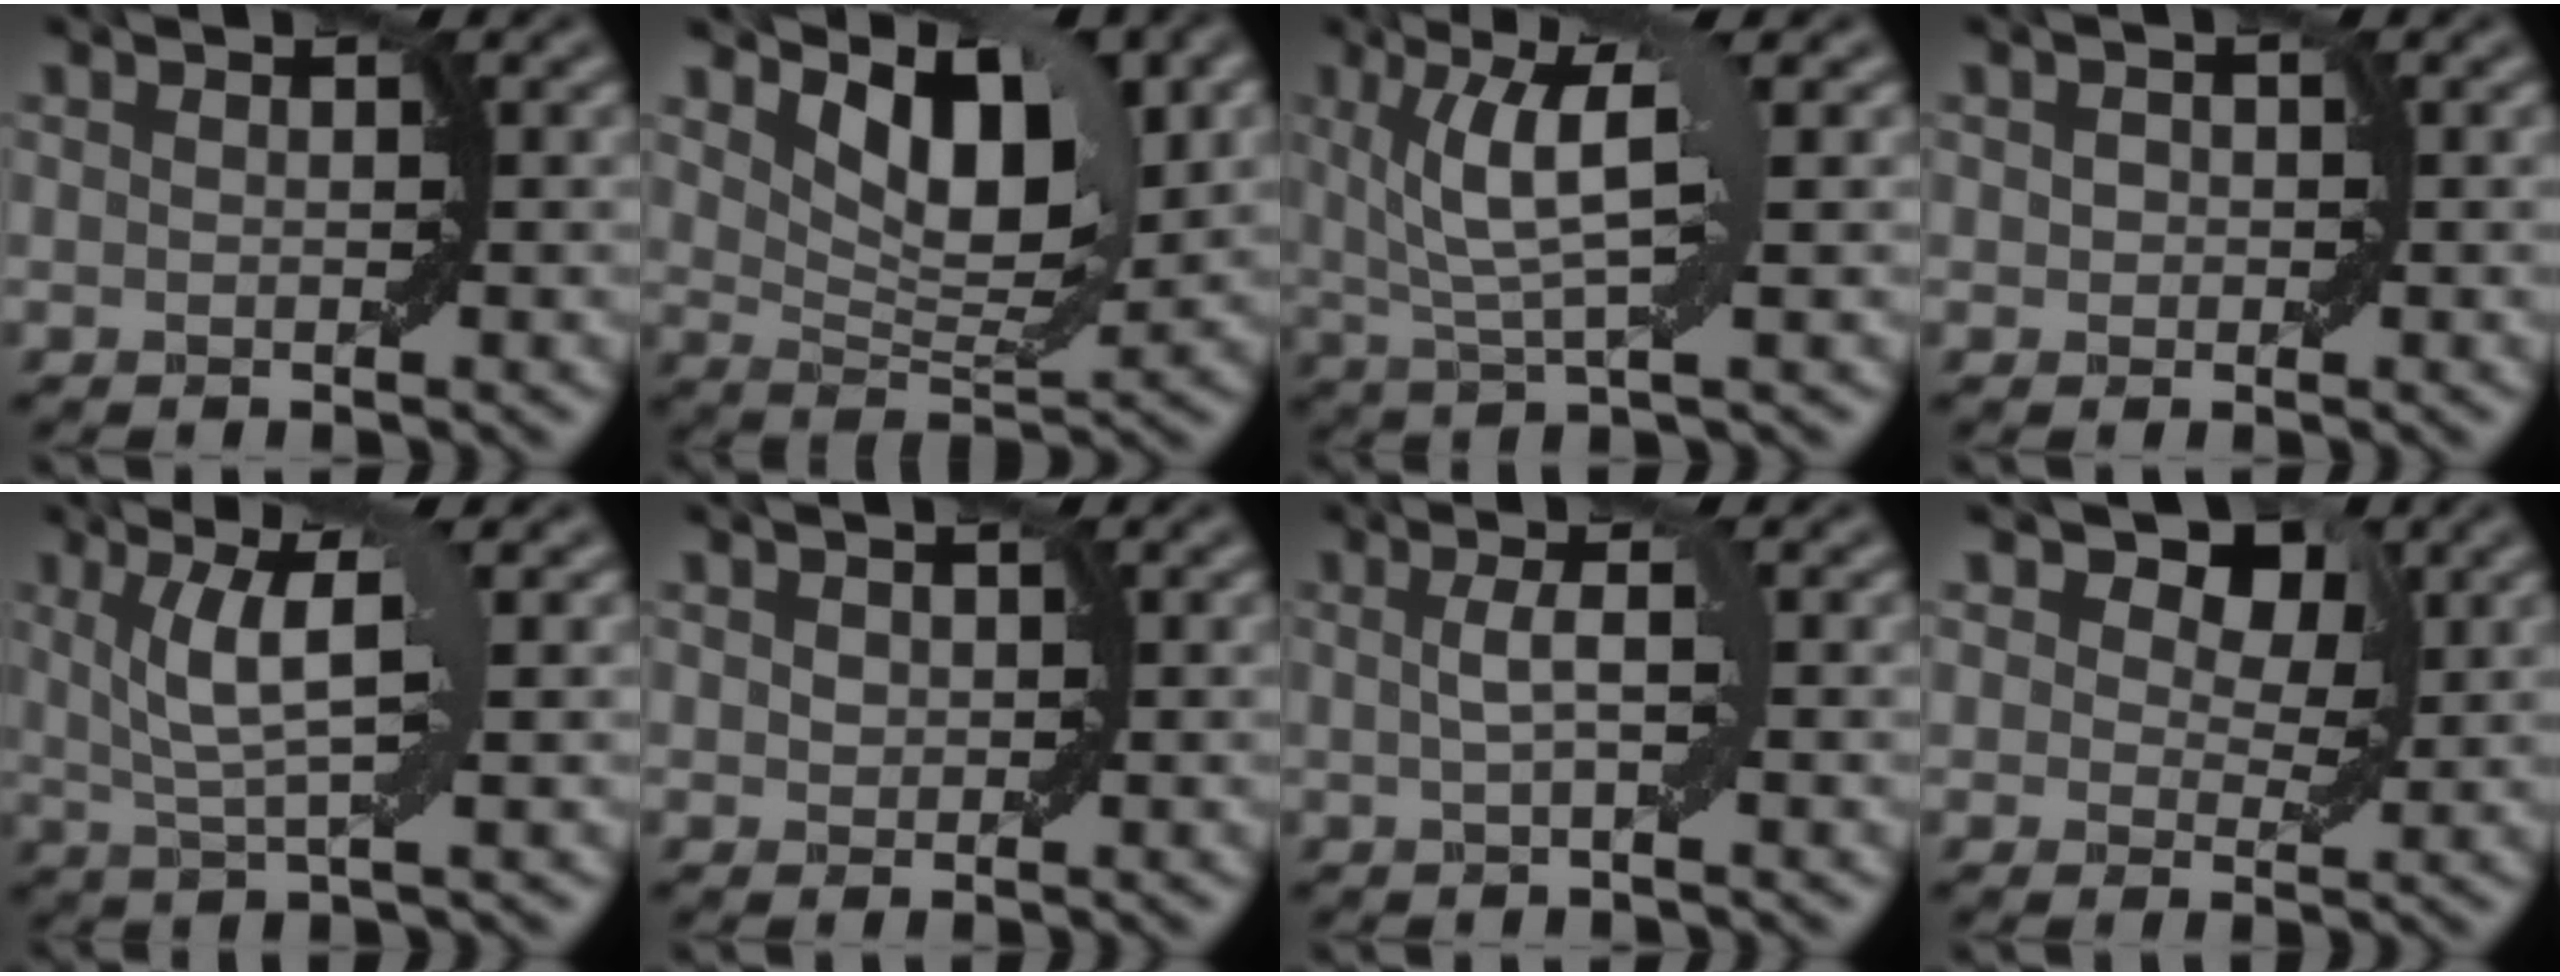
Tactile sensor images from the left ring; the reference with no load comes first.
{"total": 7.0, "force": [3.0, 3.4, 5.4], "torque": [-0.090, -0.008, 0.050]}
{"total": 5.8, "force": [1.8, 1.2, 5.4], "torque": [-0.104, 0.002, 0.035]}
{"total": 1.0, "force": [0.1, 0.8, 0.5], "torque": [-0.006, 0.002, -0.001]}
{"total": 4.8, "force": [1.4, 0.8, 4.5], "torque": [-0.088, -0.001, 0.031]}
{"total": 1.0, "force": [0.2, 0.8, 0.6], "torque": [-0.009, 0.003, 0.005]}
{"total": 2.2, "force": [0.2, 0.4, 2.2], "torque": [-0.041, 0.007, 0.003]}
{"total": 5.1, "force": [2.3, 3.2, 3.1], "torque": [-0.041, 0.003, 0.020]}